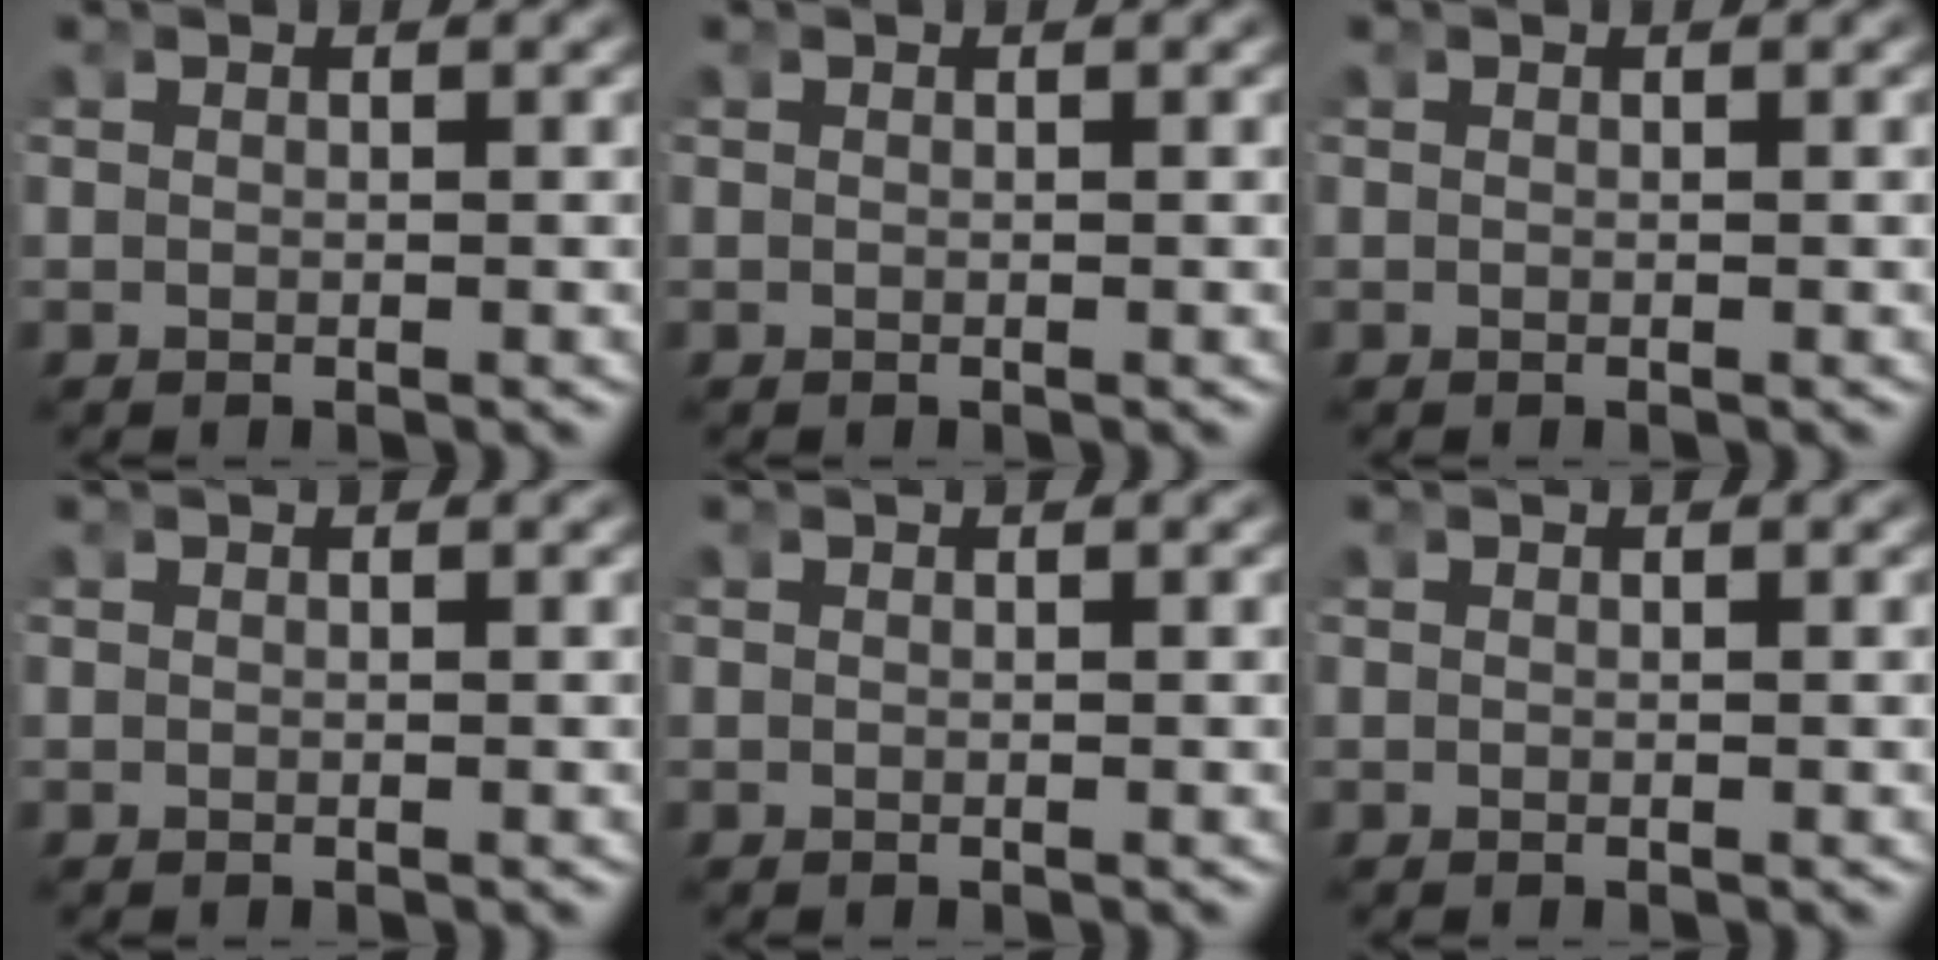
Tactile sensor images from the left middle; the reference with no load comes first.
{"total": 0.0}
{"total": 0.0}
{"total": 0.0}
{"total": 0.0}
{"total": 0.0}